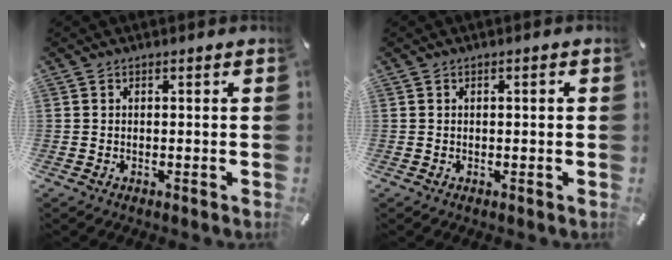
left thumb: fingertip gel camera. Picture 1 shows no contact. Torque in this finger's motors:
{"motor_torque": [-0.16, -0.08, -0.01, 0.16, 0.00]}